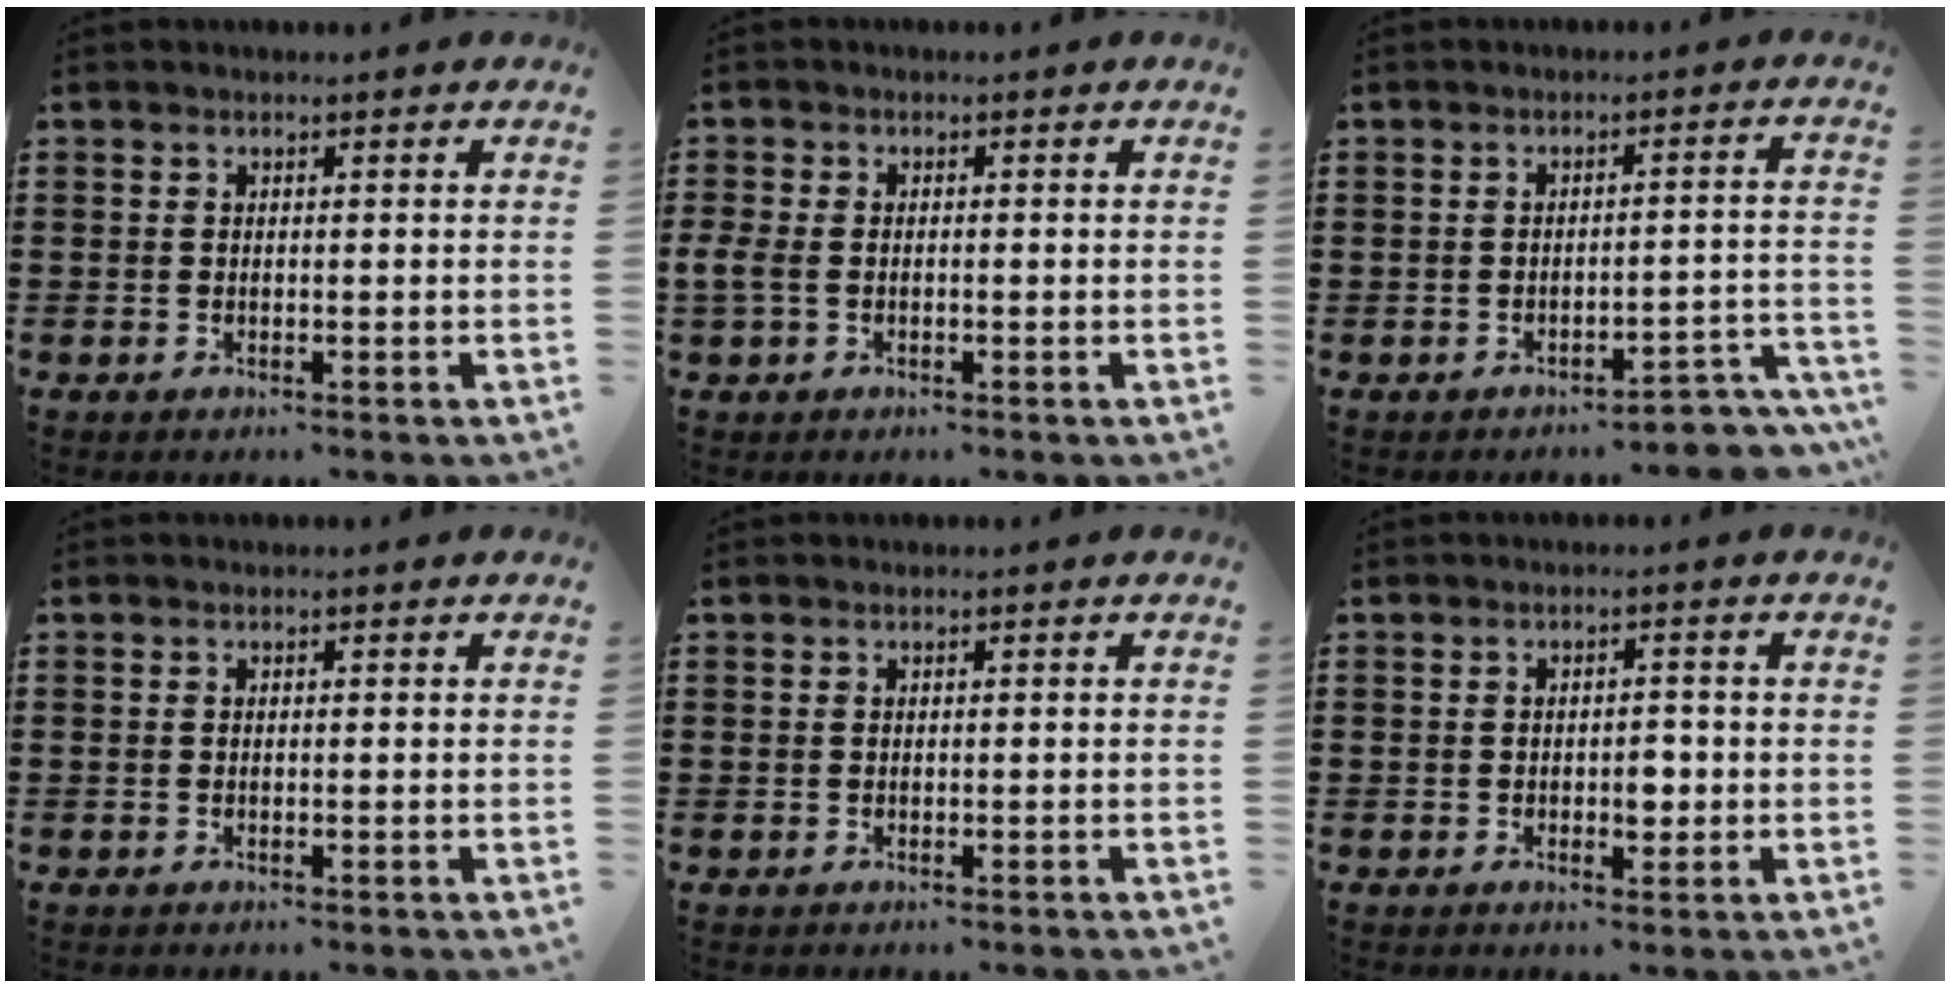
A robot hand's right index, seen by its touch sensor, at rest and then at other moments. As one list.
[{"total": 2.0, "force": [-0.8, 1.1, 1.5], "torque": [-0.045, -0.006, -0.020]}, {"total": 3.2, "force": [-3.1, 0.4, 0.9], "torque": [-0.018, 0.002, -0.065]}, {"total": 0.0}, {"total": 0.0}, {"total": 2.8, "force": [-0.5, 1.4, 2.3], "torque": [-0.036, -0.002, -0.011]}]